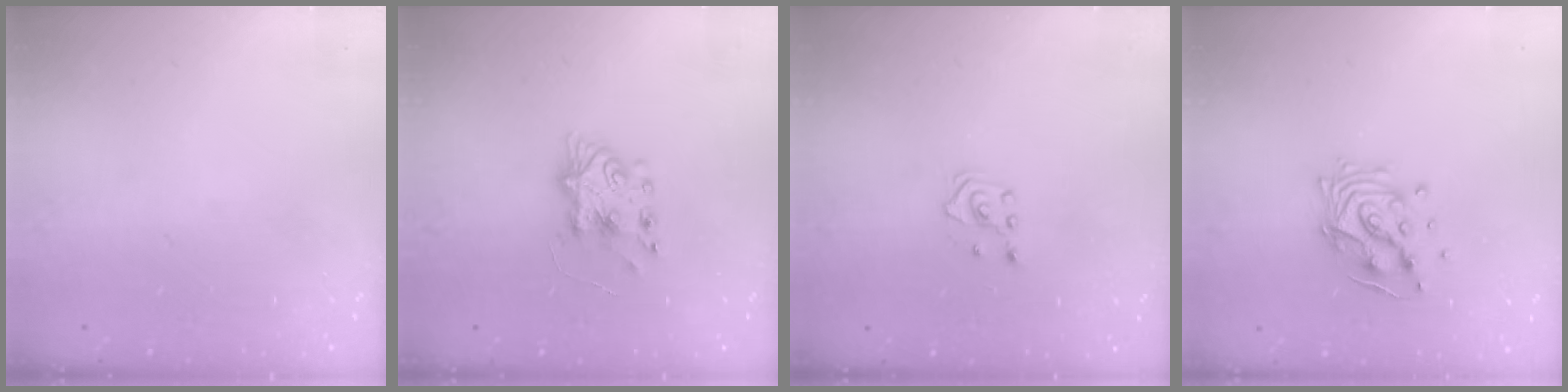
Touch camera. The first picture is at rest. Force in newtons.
{"total": 7.9, "press": 7.8, "slide": 1.0}
{"total": 2.0, "press": 1.8, "slide": 0.9}
{"total": 12.0, "press": 11.9, "slide": 1.2}